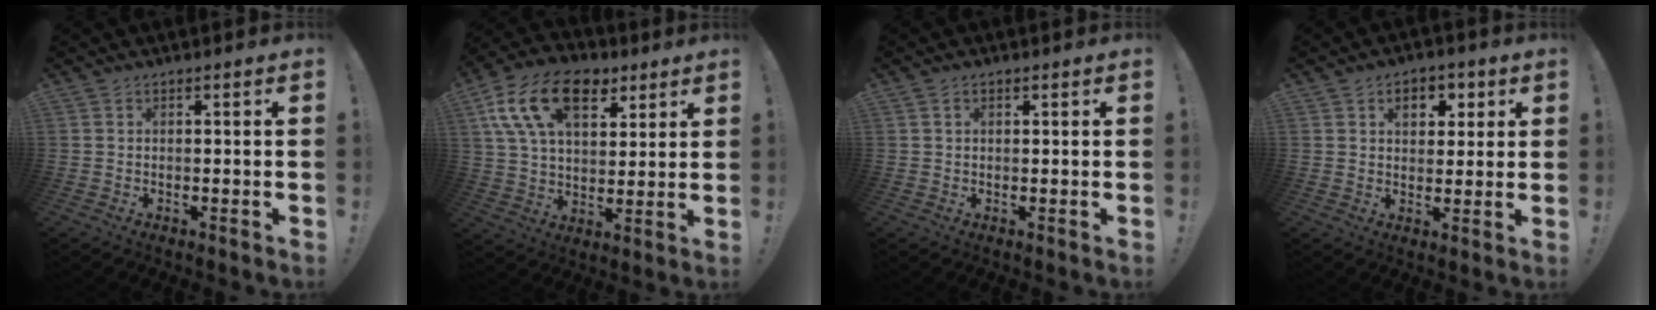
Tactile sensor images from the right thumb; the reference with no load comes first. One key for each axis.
{"total": 19.2, "fx": 9.1, "fy": 11.7, "fz": 12.2, "tx": -0.217, "ty": -0.032, "tz": 0.167}
{"total": 1.0, "fx": 0.4, "fy": 0.6, "fz": 0.7, "tx": -0.014, "ty": 0.003, "tz": 0.006}
{"total": 7.1, "fx": 2.6, "fy": 5.2, "fz": 4.0, "tx": -0.040, "ty": -0.003, "tz": 0.041}